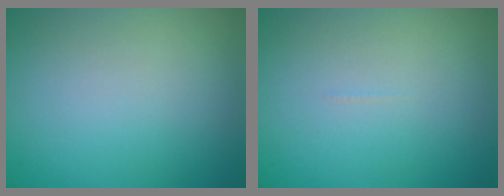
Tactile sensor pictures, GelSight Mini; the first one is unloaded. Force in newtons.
{"total": 0.0}